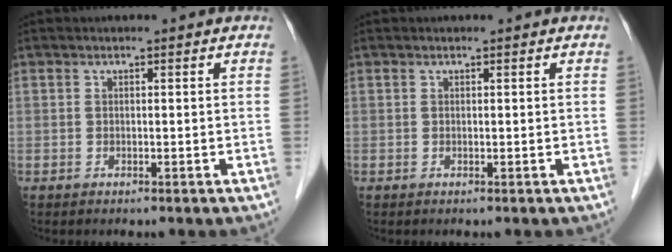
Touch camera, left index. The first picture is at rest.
{"total": 0.0}